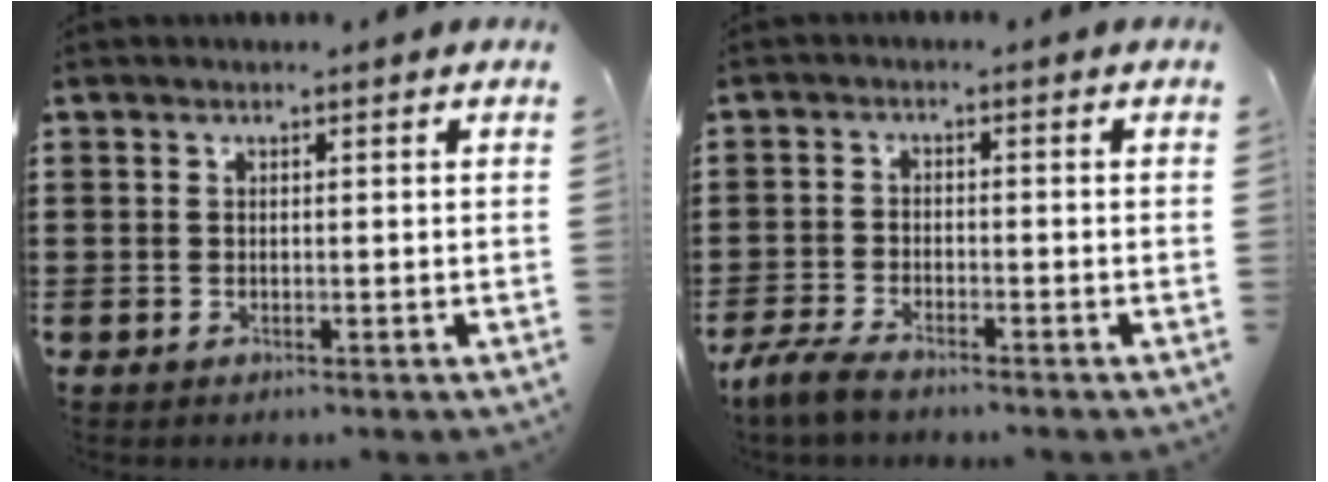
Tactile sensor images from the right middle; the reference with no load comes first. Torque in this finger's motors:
{"motor_torque": [2.14, 0.00, 0.27, 0.09]}